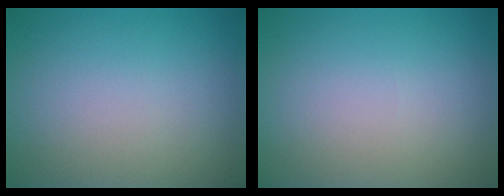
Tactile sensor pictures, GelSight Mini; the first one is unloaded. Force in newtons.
{"total": 0.0}